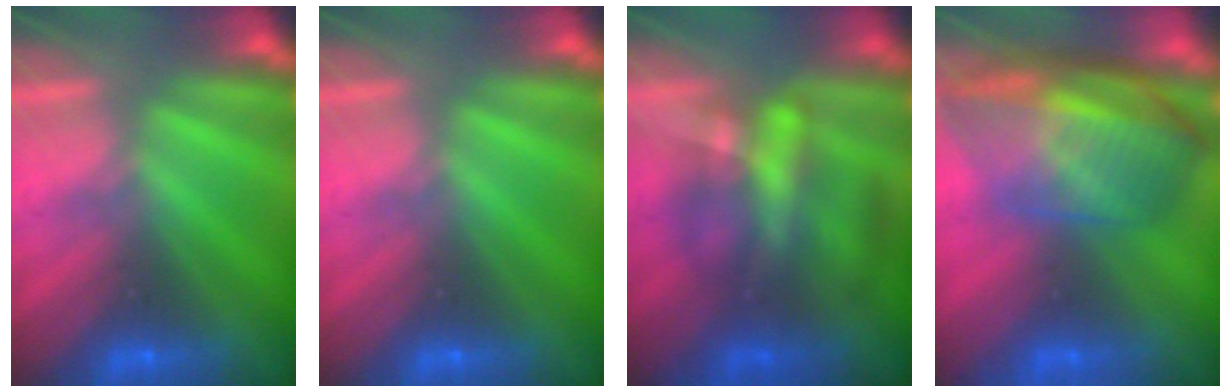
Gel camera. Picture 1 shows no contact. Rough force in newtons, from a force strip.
{"total": 0.0}
{"total": 4.7}
{"total": 8.0}